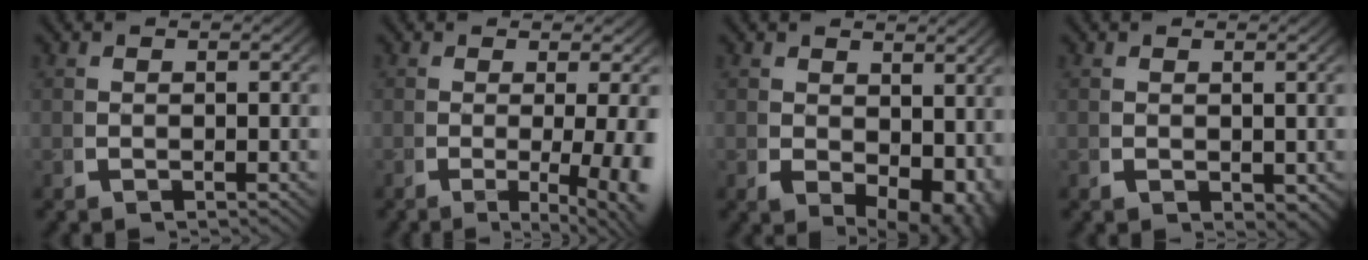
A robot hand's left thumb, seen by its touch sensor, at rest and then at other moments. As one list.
[{"total": 6.2, "force": [-1.6, 2.0, 5.7], "torque": [-0.086, -0.019, -0.019]}, {"total": 5.5, "force": [-0.5, 3.6, 4.1], "torque": [-0.065, -0.038, 0.017]}, {"total": 1.2, "force": [0.1, 0.9, 0.8], "torque": [-0.006, -0.011, 0.012]}]